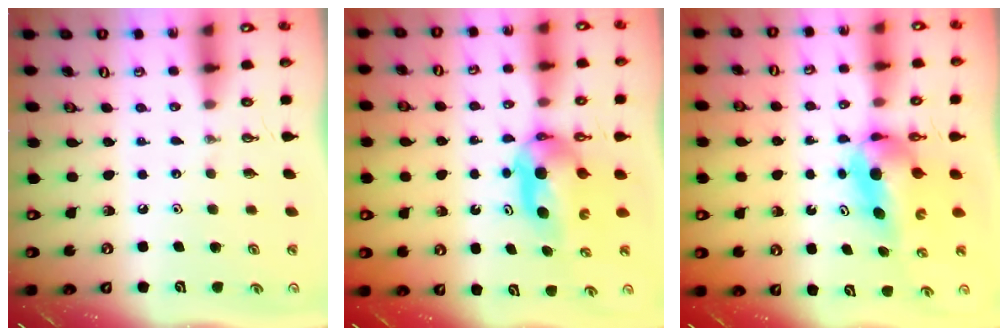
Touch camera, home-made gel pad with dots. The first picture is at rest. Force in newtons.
{"total": 7.3, "press": 6.3, "slide": 3.5}
{"total": 5.3, "press": 5.3, "slide": 0.7}